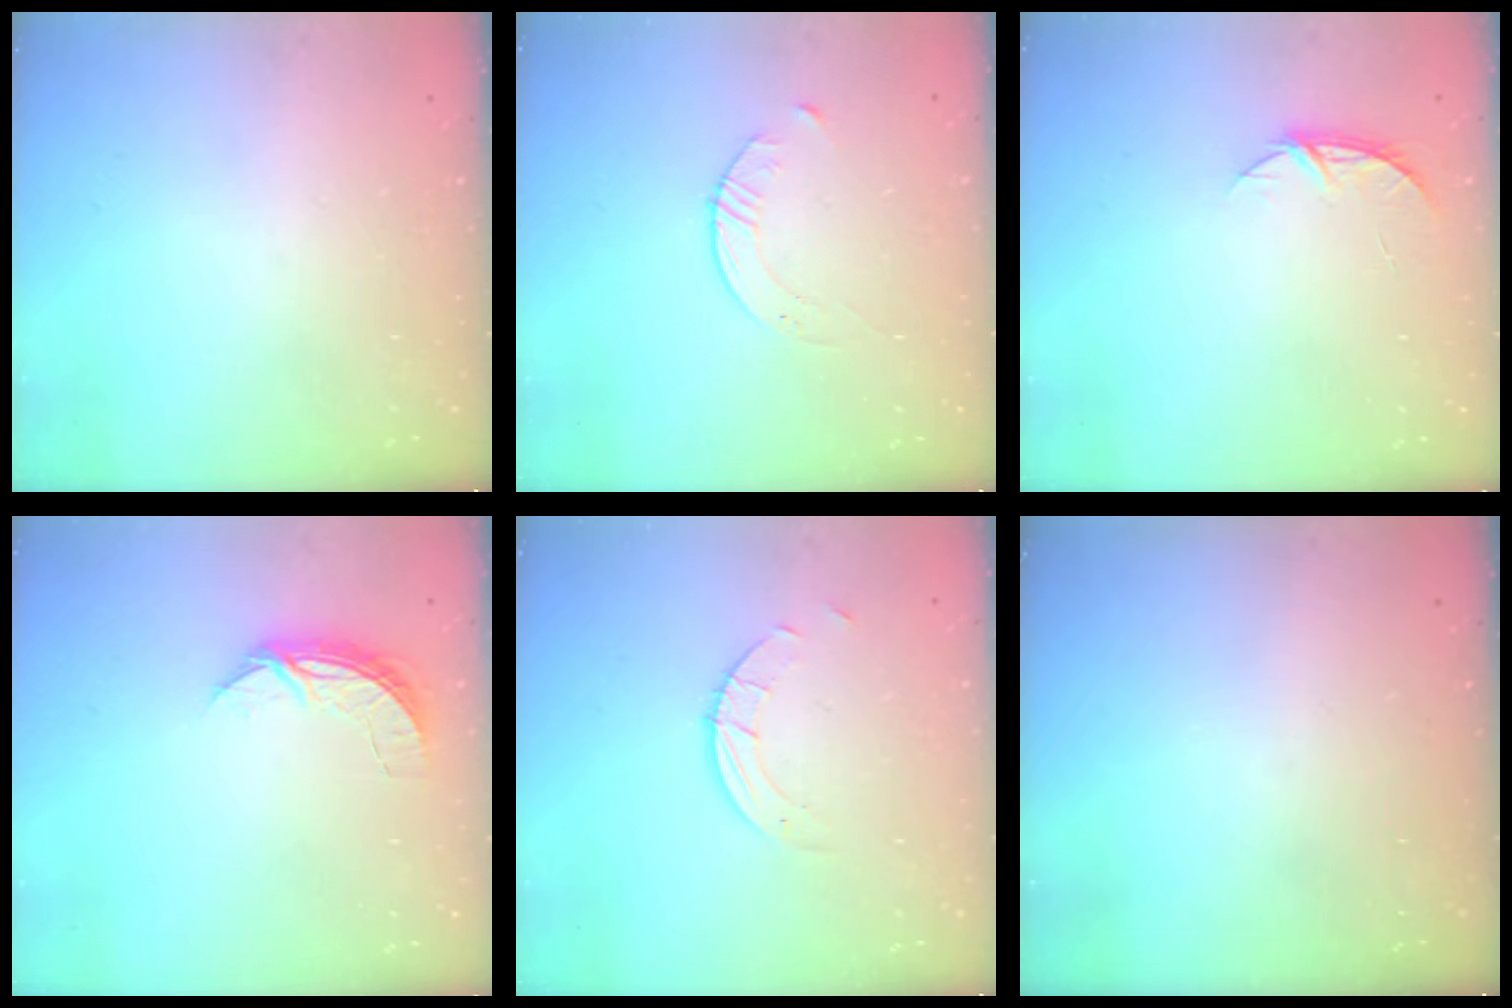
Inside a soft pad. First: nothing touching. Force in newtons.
{"total": 3.9, "press": 3.9, "slide": 0.4}
{"total": 4.6, "press": 4.6, "slide": 0.5}
{"total": 5.6, "press": 5.6, "slide": 0.5}
{"total": 2.5, "press": 2.5, "slide": 0.2}
{"total": 0.0}